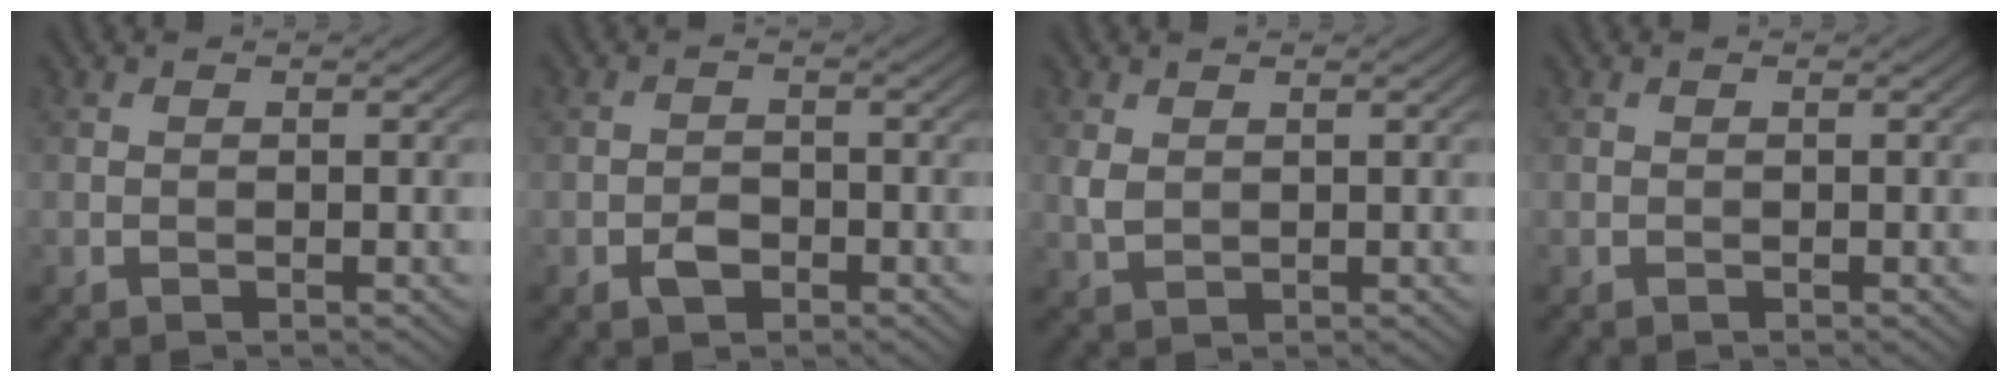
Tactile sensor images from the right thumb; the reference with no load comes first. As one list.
[{"total": 2.3, "force": [-1.3, 1.4, 1.2], "torque": [-0.023, -0.001, -0.027]}, {"total": 1.9, "force": [0.7, 1.2, 1.2], "torque": [-0.036, -0.001, 0.017]}, {"total": 0.0}]